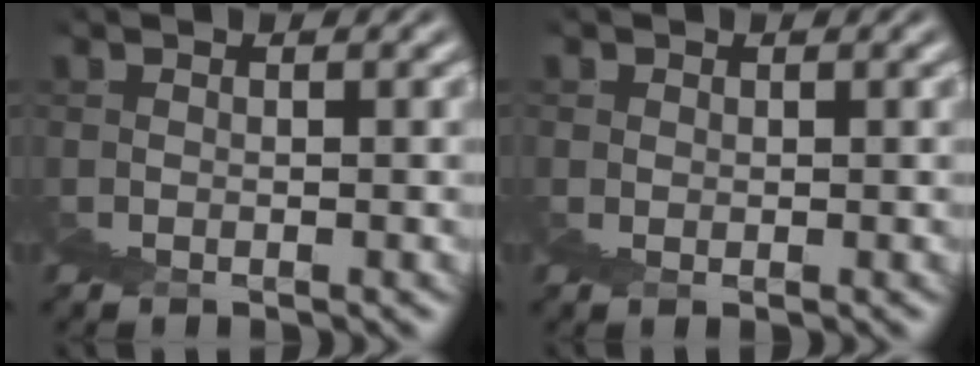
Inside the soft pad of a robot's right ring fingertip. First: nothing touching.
{"total": 1.1, "force": [0.8, -0.1, -0.7], "torque": [0.026, 0.004, 0.012]}